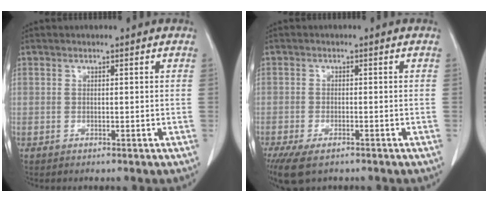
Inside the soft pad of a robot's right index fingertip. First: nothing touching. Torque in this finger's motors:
{"motor_torque": [0.48, -0.44, 0.21, 0.05]}